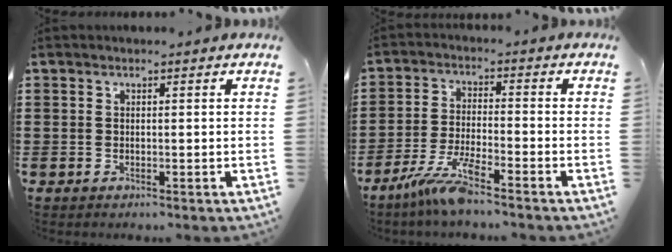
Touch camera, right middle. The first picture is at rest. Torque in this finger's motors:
{"motor_torque": [2.14, 0.00, 0.16, 0.18]}